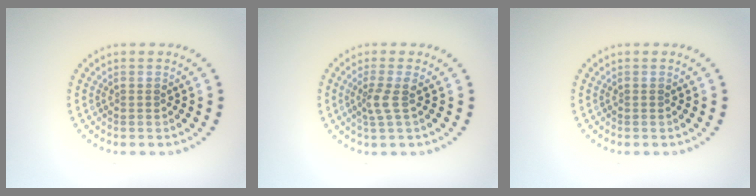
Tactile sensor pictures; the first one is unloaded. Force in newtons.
{"total": 2.0, "press": 1.5, "slide": 1.3}
{"total": 0.0}